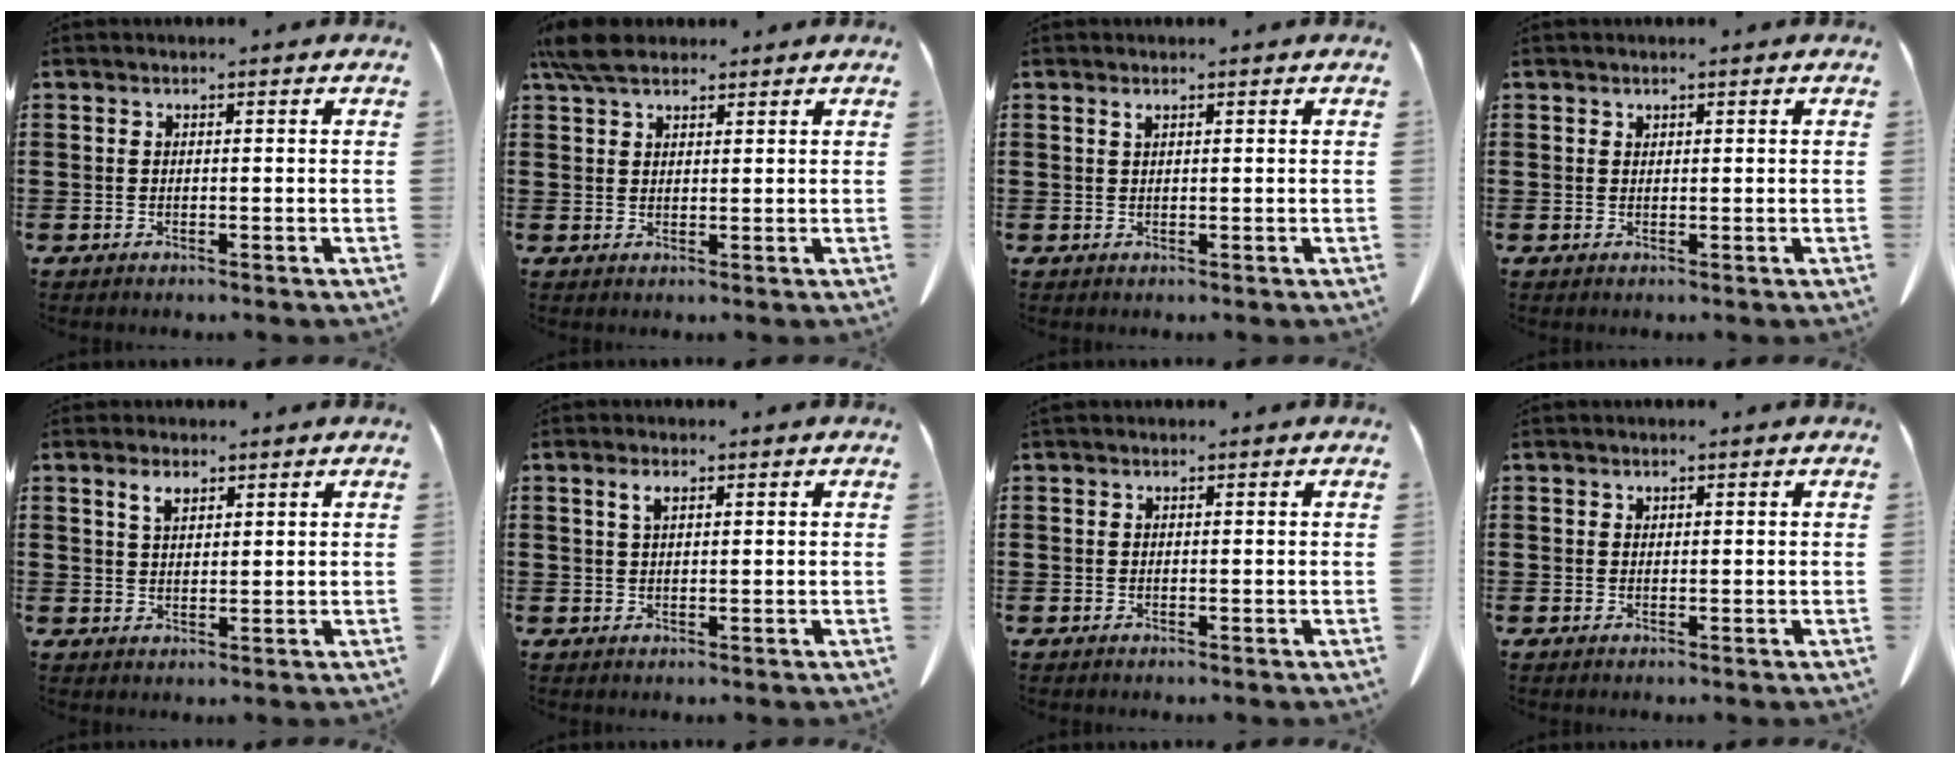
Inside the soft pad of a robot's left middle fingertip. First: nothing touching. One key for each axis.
{"total": 5.1, "fx": 4.1, "fy": 1.7, "fz": 2.5, "tx": -0.060, "ty": 0.003, "tz": 0.078}
{"total": 0.8, "fx": 0.6, "fy": 0.0, "fz": 0.6, "tx": -0.013, "ty": 0.000, "tz": 0.011}
{"total": 0.6, "fx": 0.6, "fy": 0.1, "fz": 0.0, "tx": -0.001, "ty": 0.000, "tz": 0.013}
{"total": 2.7, "fx": 1.9, "fy": 1.1, "fz": 1.6, "tx": -0.029, "ty": 0.001, "tz": 0.032}
{"total": 2.0, "fx": 1.0, "fy": 0.6, "fz": 1.6, "tx": -0.036, "ty": 0.004, "tz": 0.018}
{"total": 0.0}
{"total": 0.5, "fx": 0.5, "fy": 0.1, "fz": -0.1, "tx": 0.000, "ty": 0.000, "tz": 0.011}